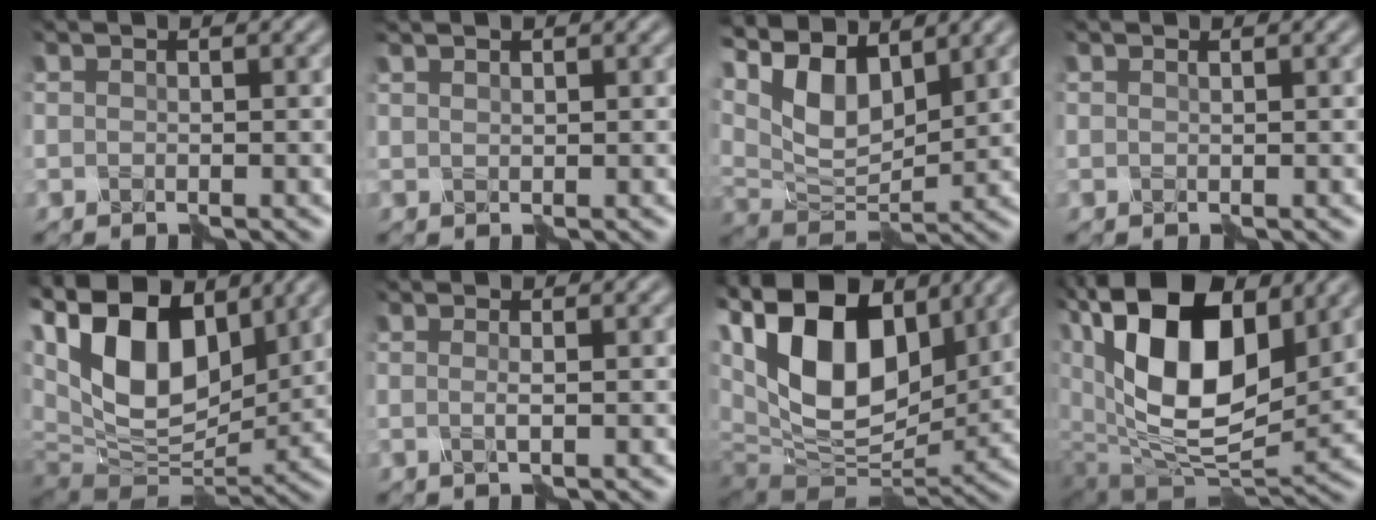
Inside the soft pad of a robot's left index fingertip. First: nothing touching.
{"total": 0.6, "force": [0.5, -0.1, 0.3], "torque": [-0.006, 0.002, 0.010]}
{"total": 7.5, "force": [3.9, 3.3, 5.5], "torque": [-0.117, 0.007, 0.070]}
{"total": 0.0}
{"total": 15.0, "force": [5.0, 8.3, 11.5], "torque": [-0.220, 0.033, 0.078]}
{"total": 1.0, "force": [-0.3, 0.0, 0.9], "torque": [-0.018, 0.000, -0.006]}
{"total": 16.9, "force": [5.0, 9.7, 12.9], "torque": [-0.236, 0.048, 0.069]}
{"total": 14.4, "force": [4.3, 8.3, 11.0], "torque": [-0.192, 0.006, 0.076]}